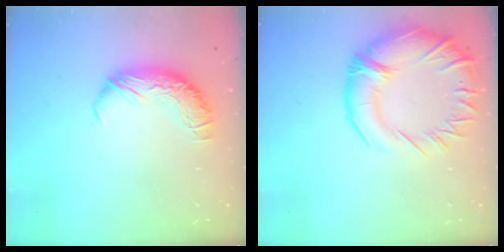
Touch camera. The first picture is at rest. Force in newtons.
{"total": 9.5, "press": 9.1, "slide": 3.0}